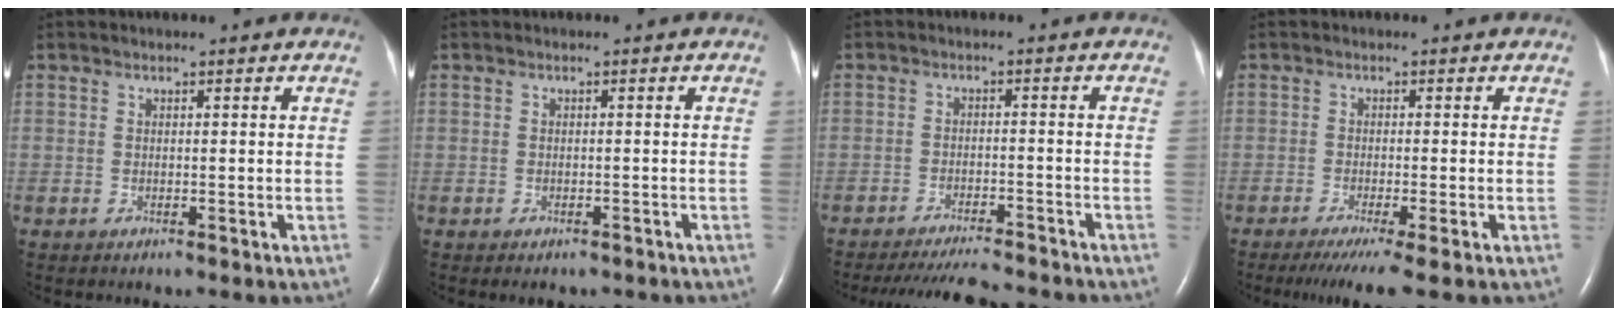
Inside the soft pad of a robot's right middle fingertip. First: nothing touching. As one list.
[{"total": 3.0, "force": [-2.4, 1.4, 1.0], "torque": [-0.009, 0.000, -0.024]}, {"total": 9.7, "force": [-9.2, 0.9, 3.2], "torque": [-0.050, -0.015, -0.133]}, {"total": 5.5, "force": [-3.8, -0.3, 4.0], "torque": [-0.060, -0.016, -0.064]}]